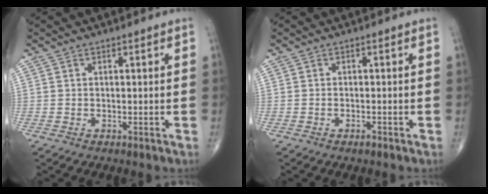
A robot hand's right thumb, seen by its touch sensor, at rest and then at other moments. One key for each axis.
{"total": 1.0, "fx": -0.8, "fy": 0.3, "fz": 0.6, "tx": -0.013, "ty": 0.002, "tz": -0.015}